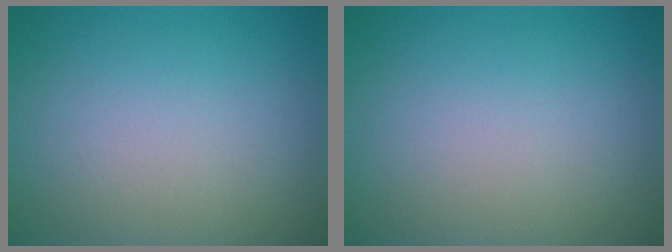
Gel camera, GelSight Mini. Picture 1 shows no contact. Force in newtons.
{"total": 0.0}